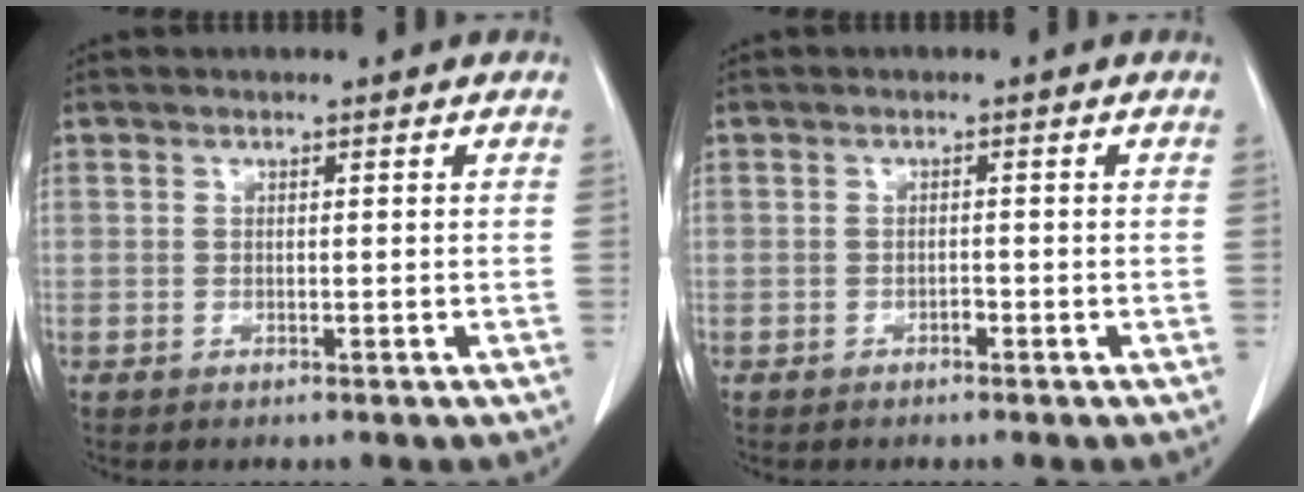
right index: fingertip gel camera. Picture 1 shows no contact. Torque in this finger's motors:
{"motor_torque": [0.06, -0.02, 0.04, 0.00]}